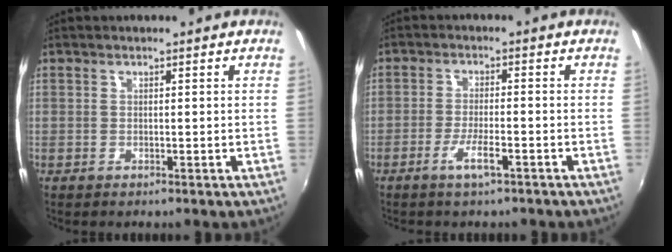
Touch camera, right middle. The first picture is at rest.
{"total": 4.2, "force": [-2.8, 0.6, 3.1], "torque": [-0.070, -0.005, -0.051]}